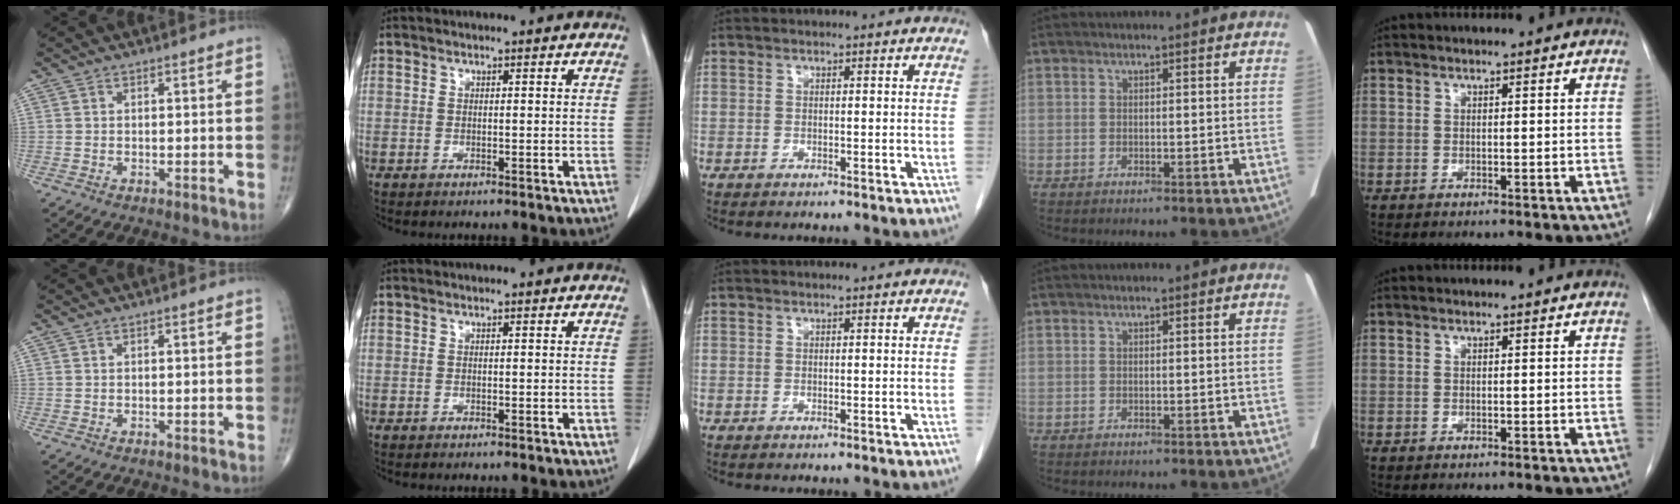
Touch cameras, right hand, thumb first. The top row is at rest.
{}